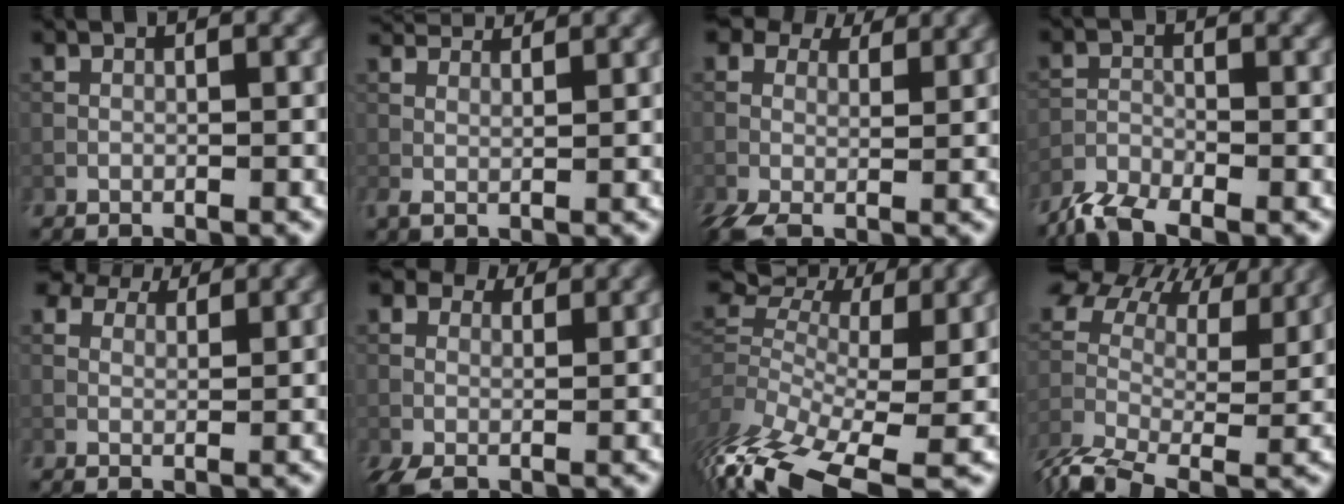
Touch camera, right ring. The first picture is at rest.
{"total": 4.3, "force": [3.6, 1.0, 2.0], "torque": [-0.059, 0.008, 0.053]}
{"total": 6.1, "force": [2.3, 3.8, 4.1], "torque": [-0.097, -0.004, 0.037]}
{"total": 4.1, "force": [-3.5, 0.9, 1.9], "torque": [-0.040, -0.009, -0.079]}
{"total": 6.7, "force": [5.4, 2.9, 2.6], "torque": [-0.069, -0.001, 0.089]}
{"total": 5.2, "force": [2.2, 3.5, 3.1], "torque": [-0.074, -0.005, 0.037]}
{"total": 9.6, "force": [-2.6, 5.0, 7.8], "torque": [-0.168, 0.015, -0.043]}
{"total": 9.8, "force": [2.1, 5.7, 7.7], "torque": [-0.176, 0.006, 0.042]}